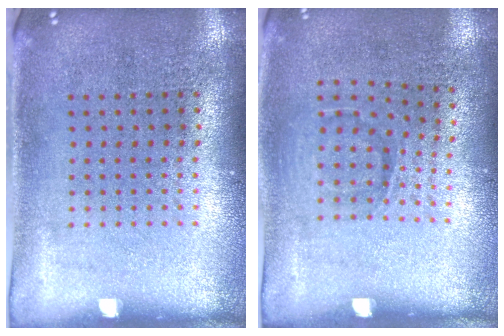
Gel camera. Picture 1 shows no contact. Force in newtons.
{"total": 0.9, "press": 0.6, "slide": 0.7}